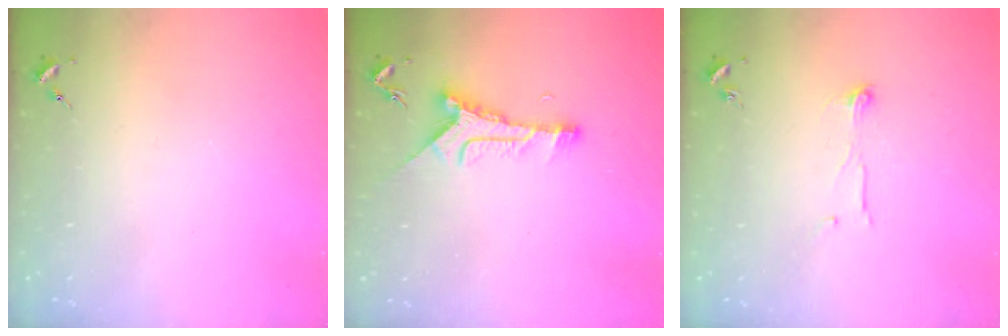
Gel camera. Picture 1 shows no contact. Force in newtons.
{"total": 9.6, "press": 9.6, "slide": 0.4}
{"total": 4.7, "press": 4.7, "slide": 0.5}